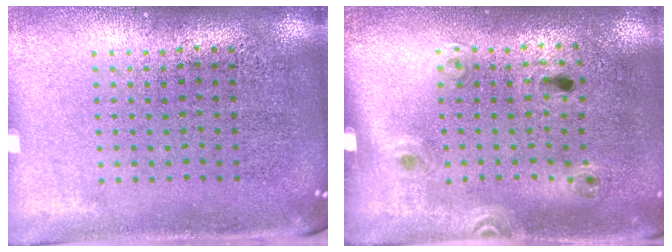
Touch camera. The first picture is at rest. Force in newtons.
{"total": 1.4, "press": 0.8, "slide": 1.1}